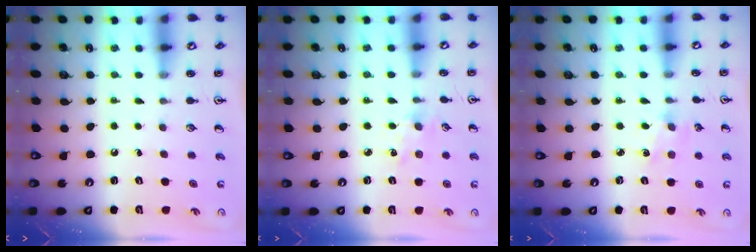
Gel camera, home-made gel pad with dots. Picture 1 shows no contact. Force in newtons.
{"total": 2.5, "press": 2.4, "slide": 0.4}
{"total": 1.7, "press": 1.7, "slide": 0.3}